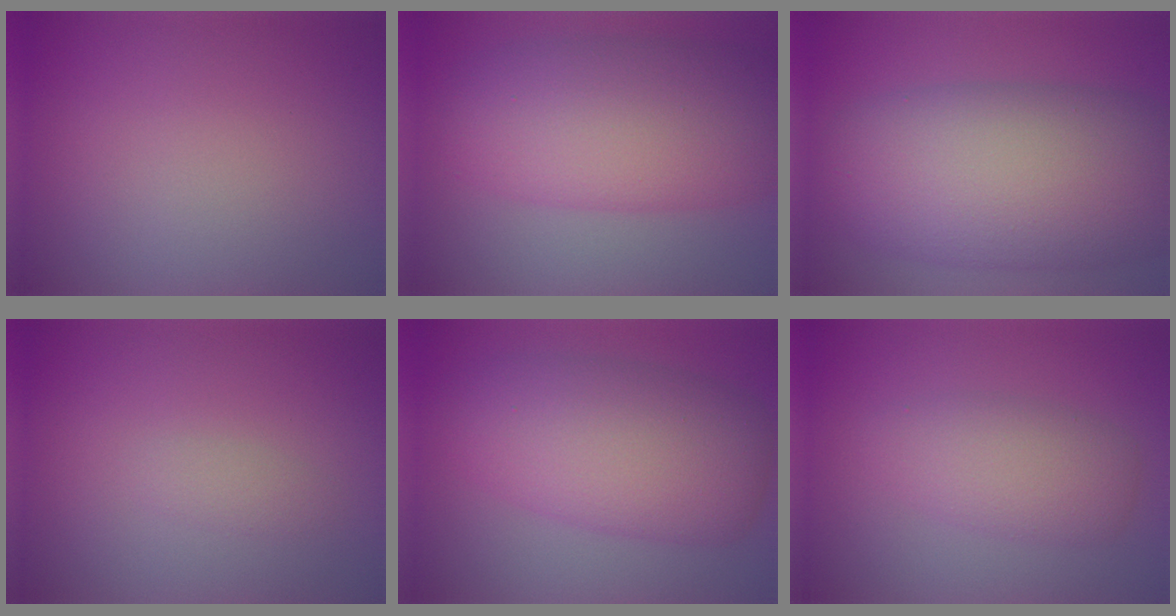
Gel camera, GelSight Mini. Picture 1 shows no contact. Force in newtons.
{"total": 9.5, "press": 9.5, "slide": 0.5}
{"total": 12.2, "press": 12.2, "slide": 0.4}
{"total": 0.9, "press": 0.9, "slide": 0.0}
{"total": 8.5, "press": 8.5, "slide": 0.3}
{"total": 2.9, "press": 2.9, "slide": 0.2}